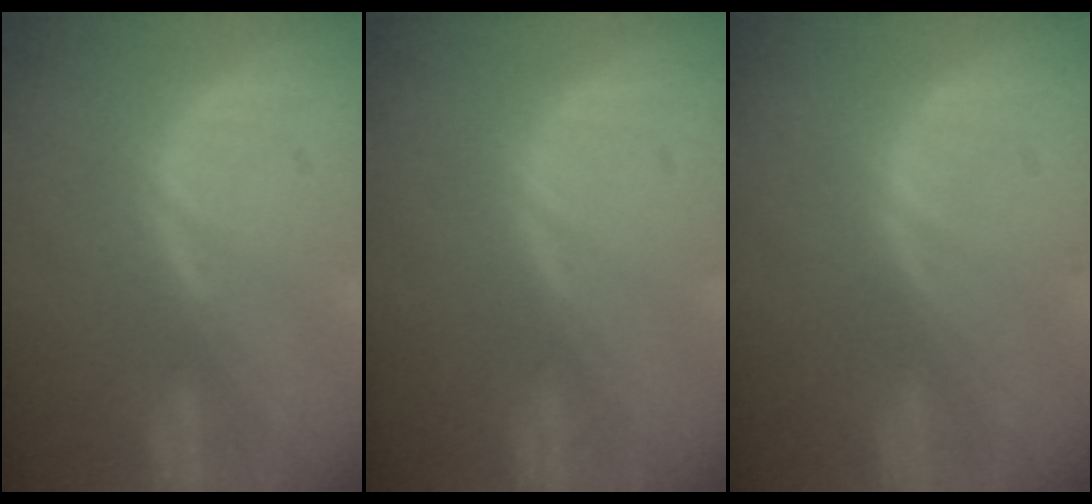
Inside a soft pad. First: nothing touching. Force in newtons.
{"total": 0.0}
{"total": 0.0}